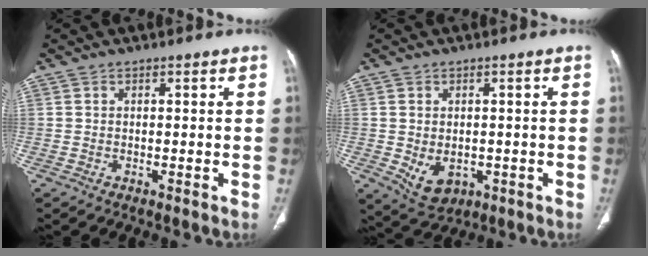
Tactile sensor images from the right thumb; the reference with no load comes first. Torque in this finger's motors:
{"motor_torque": [-0.31, 0.36, -0.27, -0.05, 0.12]}